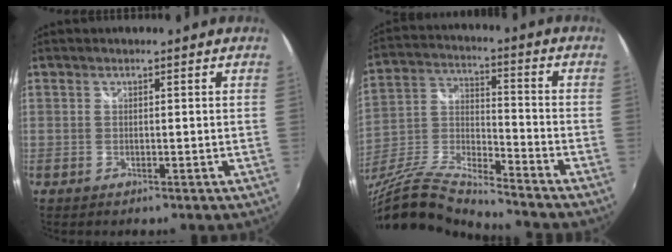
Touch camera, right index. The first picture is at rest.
{"total": 16.0, "force": [-13.4, 1.5, 8.6], "torque": [-0.182, -0.031, -0.262]}